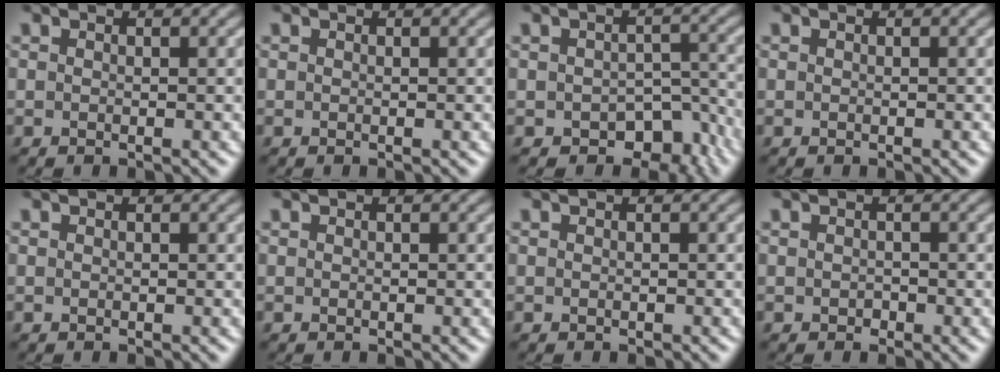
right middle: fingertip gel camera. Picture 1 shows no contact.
{"total": 0.0}
{"total": 4.8, "force": [-2.8, 3.0, 2.6], "torque": [-0.031, -0.016, -0.037]}
{"total": 0.0}
{"total": 0.0}
{"total": 0.0}
{"total": 0.0}
{"total": 0.5, "force": [-0.3, 0.4, 0.0], "torque": [0.002, -0.002, -0.004]}